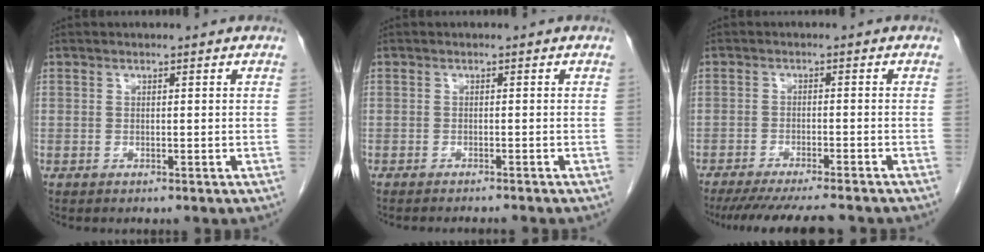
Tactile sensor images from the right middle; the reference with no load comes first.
{"total": 4.1, "force": [-3.9, -0.2, 1.3], "torque": [-0.011, -0.007, -0.051]}
{"total": 12.3, "force": [-10.9, 0.7, 5.5], "torque": [-0.073, -0.026, -0.152]}